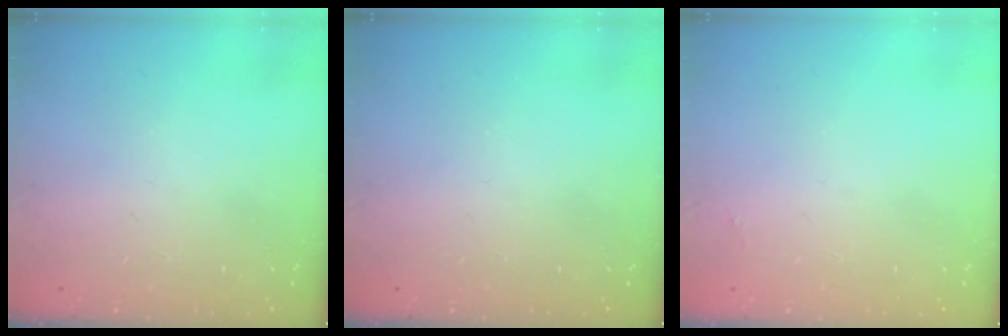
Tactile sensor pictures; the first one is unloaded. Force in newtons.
{"total": 0.0}
{"total": 1.9, "press": 1.9, "slide": 0.3}